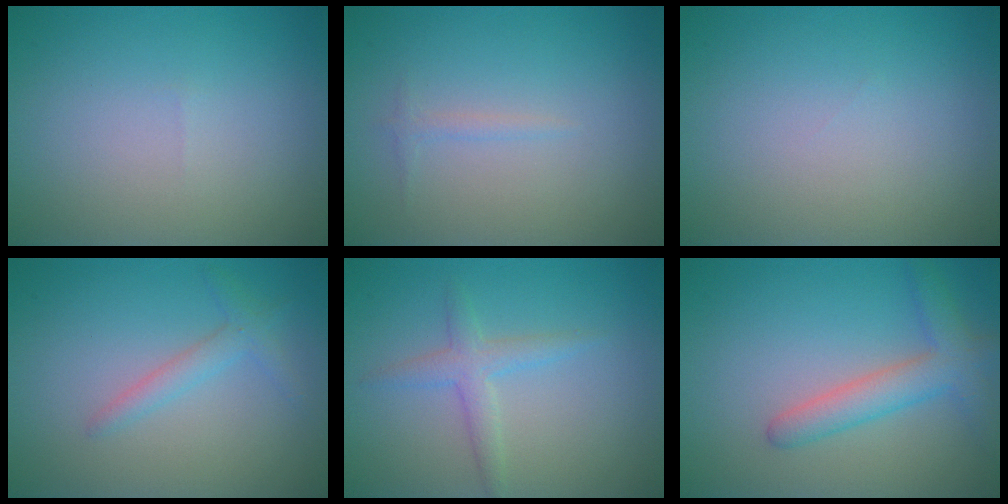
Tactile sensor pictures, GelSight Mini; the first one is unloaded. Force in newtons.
{"total": 0.7, "press": 0.7, "slide": 0.1}
{"total": 0.0}
{"total": 1.7, "press": 1.7, "slide": 0.1}
{"total": 2.2, "press": 2.2, "slide": 0.1}
{"total": 3.7, "press": 3.7, "slide": 0.2}